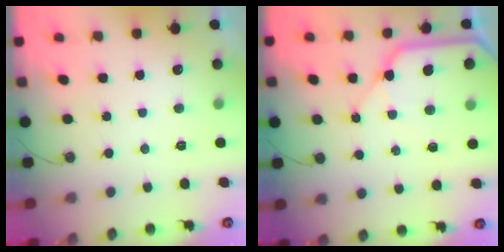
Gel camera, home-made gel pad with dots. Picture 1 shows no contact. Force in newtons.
{"total": 10.2, "press": 10.1, "slide": 1.4}